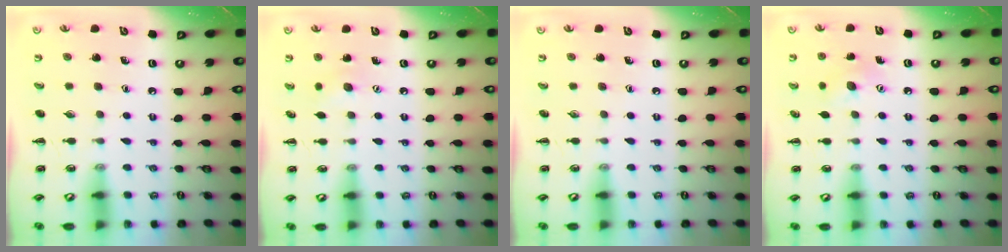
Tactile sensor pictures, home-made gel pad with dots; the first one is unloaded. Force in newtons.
{"total": 4.0, "press": 3.9, "slide": 0.7}
{"total": 0.0}
{"total": 6.9, "press": 6.7, "slide": 1.5}